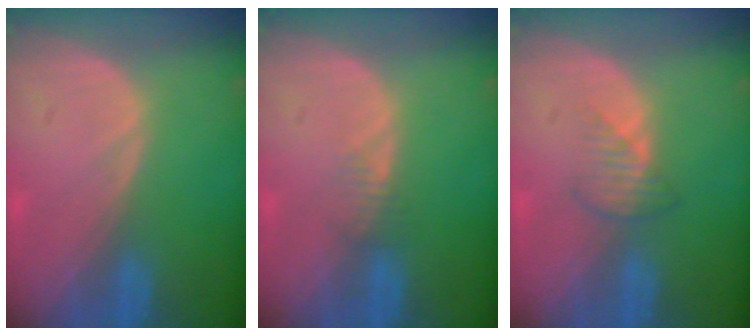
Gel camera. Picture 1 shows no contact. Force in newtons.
{"total": 1.5, "press": 1.5, "slide": 0.2}
{"total": 2.7, "press": 2.6, "slide": 0.6}